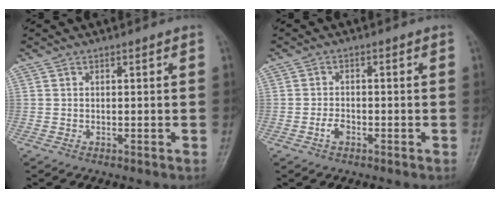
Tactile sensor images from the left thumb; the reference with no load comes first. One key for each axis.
{"total": 2.4, "fx": -1.2, "fy": 1.4, "fz": 1.6, "tx": -0.028, "ty": 0.010, "tz": -0.024}